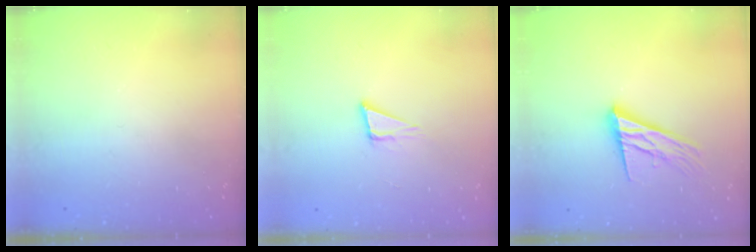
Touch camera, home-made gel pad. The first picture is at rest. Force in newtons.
{"total": 4.9, "press": 3.8, "slide": 3.0}
{"total": 15.6, "press": 15.1, "slide": 3.7}